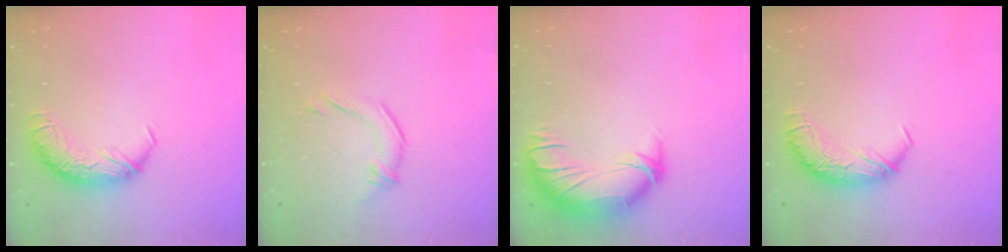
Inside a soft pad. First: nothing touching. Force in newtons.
{"total": 2.4, "press": 2.2, "slide": 1.1}
{"total": 2.1, "press": 0.9, "slide": 2.0}
{"total": 0.0}